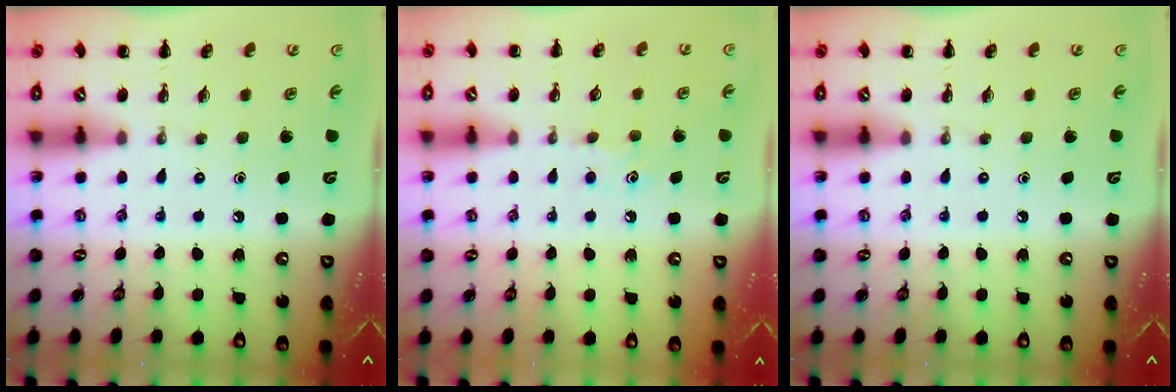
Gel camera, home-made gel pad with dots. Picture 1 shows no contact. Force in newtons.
{"total": 4.6, "press": 4.4, "slide": 1.4}
{"total": 0.0}